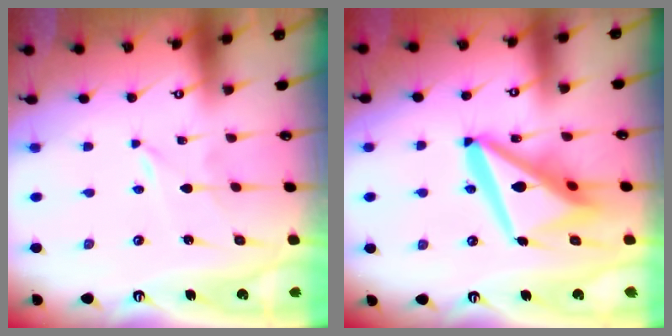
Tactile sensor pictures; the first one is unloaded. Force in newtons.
{"total": 17.9, "press": 17.7, "slide": 2.1}